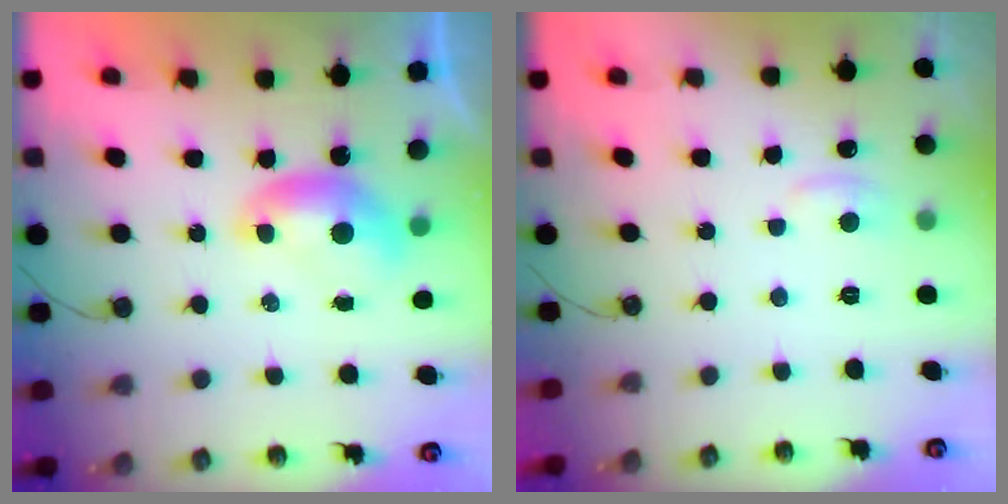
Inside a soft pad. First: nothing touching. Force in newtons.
{"total": 1.0, "press": 0.0, "slide": 1.0}